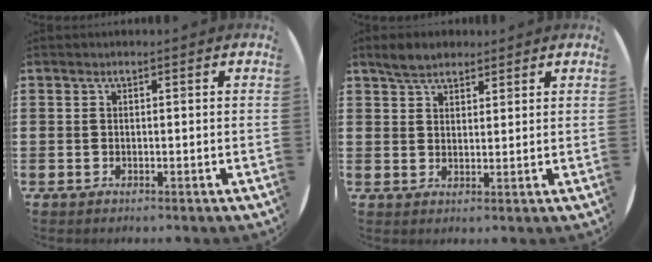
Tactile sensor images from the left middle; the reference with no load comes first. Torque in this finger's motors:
{"motor_torque": [0.12, -0.10, 0.04, 0.02]}